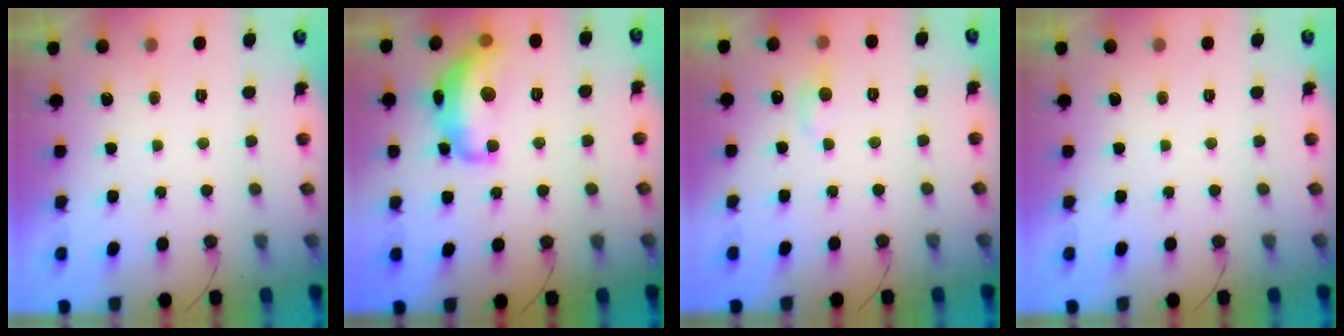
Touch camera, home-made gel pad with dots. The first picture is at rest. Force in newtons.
{"total": 17.0, "press": 16.9, "slide": 1.0}
{"total": 5.5, "press": 5.5, "slide": 0.7}
{"total": 0.0}